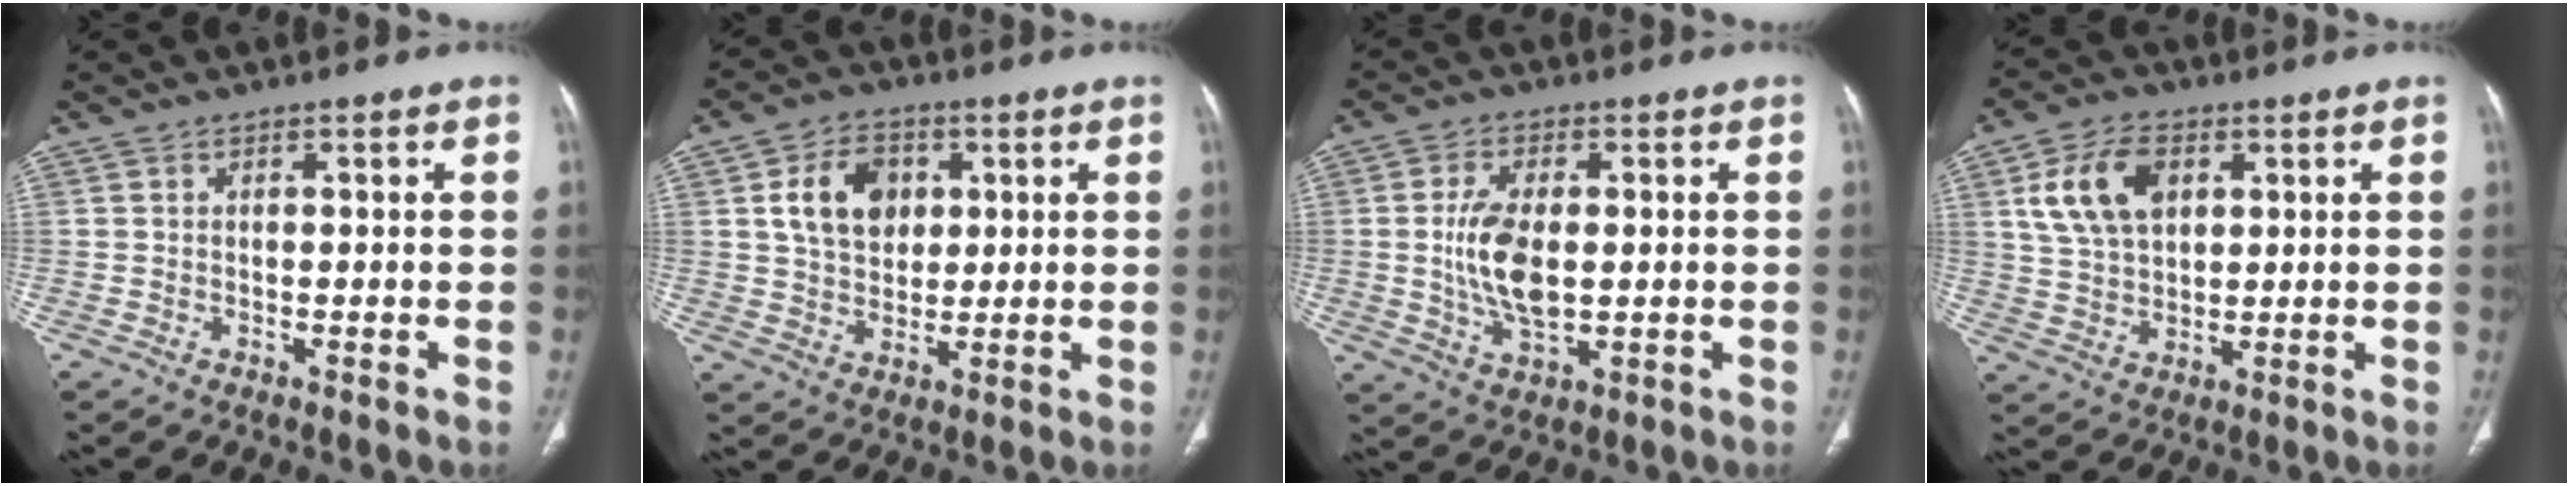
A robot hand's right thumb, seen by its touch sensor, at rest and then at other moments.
{"total": 10.4, "force": [2.8, 7.7, 6.4], "torque": [-0.082, -0.004, 0.051]}
{"total": 9.9, "force": [0.2, 5.0, 8.5], "torque": [-0.166, -0.008, 0.009]}
{"total": 11.3, "force": [3.8, 7.2, 7.8], "torque": [-0.135, -0.003, 0.075]}